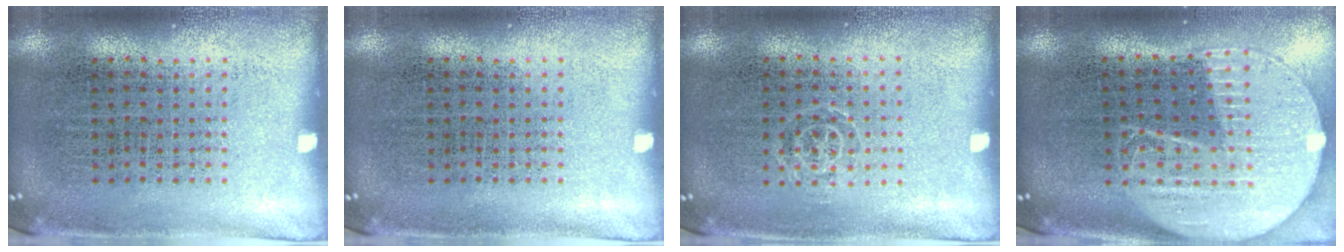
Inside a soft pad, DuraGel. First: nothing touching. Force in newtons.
{"total": 0.0}
{"total": 0.6, "press": 0.4, "slide": 0.4}
{"total": 2.1, "press": 1.8, "slide": 1.1}